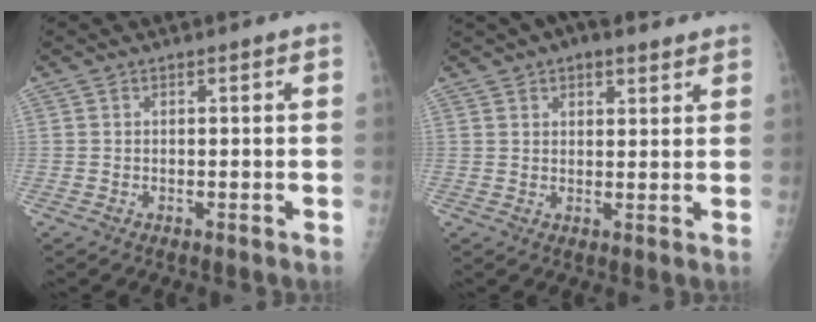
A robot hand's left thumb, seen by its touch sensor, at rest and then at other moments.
{"total": 7.0, "force": [4.6, 3.6, 3.9], "torque": [-0.041, -0.003, 0.070]}